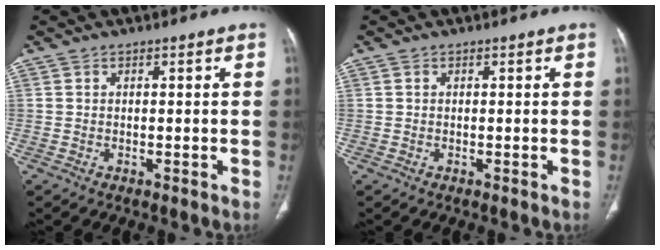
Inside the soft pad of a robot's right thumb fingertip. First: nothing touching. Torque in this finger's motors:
{"motor_torque": [0.06, -0.06, 0.51, -0.07, -0.01]}